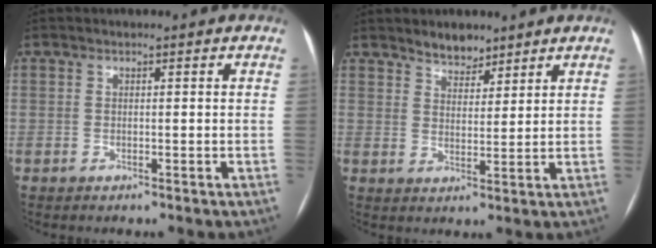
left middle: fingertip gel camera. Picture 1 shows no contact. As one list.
[{"total": 4.3, "force": [3.7, 1.8, 1.3], "torque": [-0.021, 0.000, 0.064]}]